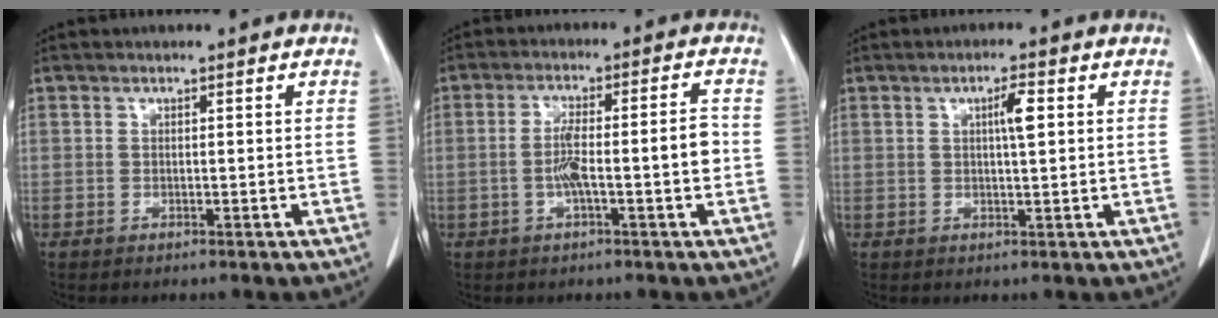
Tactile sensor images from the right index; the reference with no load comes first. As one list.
[{"total": 7.5, "force": [-1.5, 0.6, 7.3], "torque": [-0.129, 0.020, -0.025]}, {"total": 3.3, "force": [0.9, 0.4, 3.1], "torque": [-0.050, 0.002, 0.013]}]